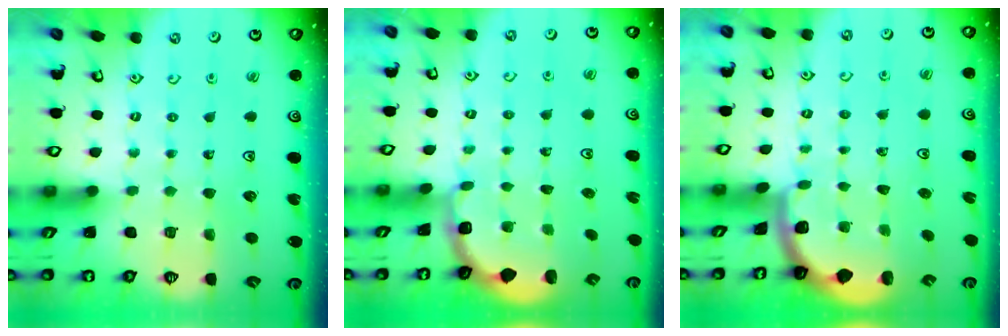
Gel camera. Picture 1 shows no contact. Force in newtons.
{"total": 1.8, "press": 1.6, "slide": 0.7}
{"total": 1.4, "press": 1.4, "slide": 0.1}